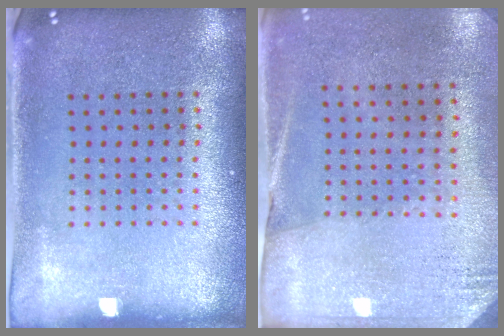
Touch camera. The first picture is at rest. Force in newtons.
{"total": 2.7, "press": 2.4, "slide": 1.3}